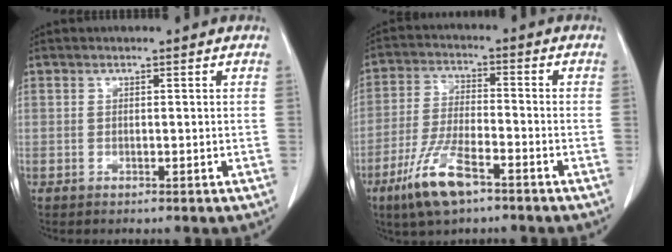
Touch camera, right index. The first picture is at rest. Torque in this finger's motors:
{"motor_torque": [1.26, -0.87, 0.54, 0.18]}